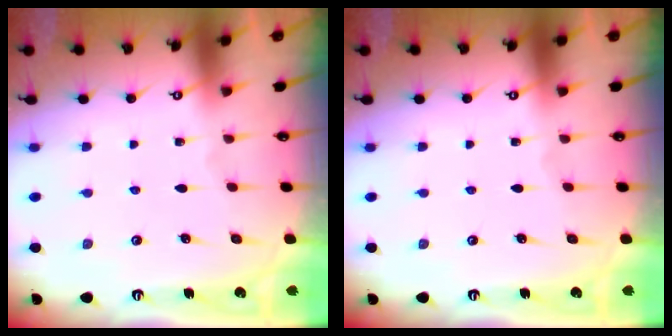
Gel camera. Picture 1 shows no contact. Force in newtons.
{"total": 0.0}